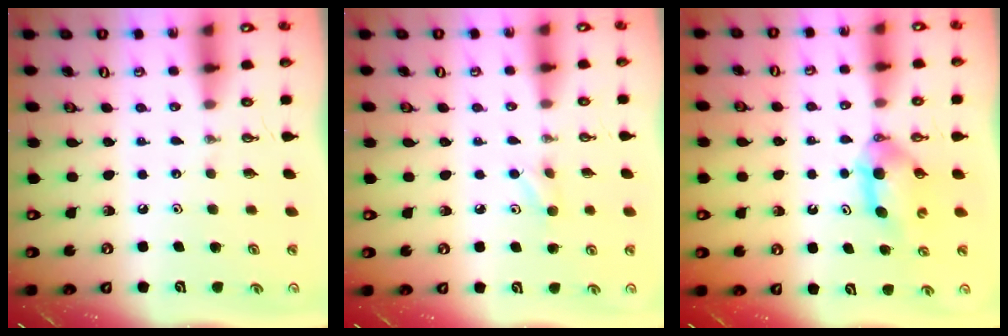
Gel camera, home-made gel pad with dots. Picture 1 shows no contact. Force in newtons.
{"total": 4.5, "press": 4.5, "slide": 0.8}
{"total": 4.7, "press": 4.5, "slide": 1.1}